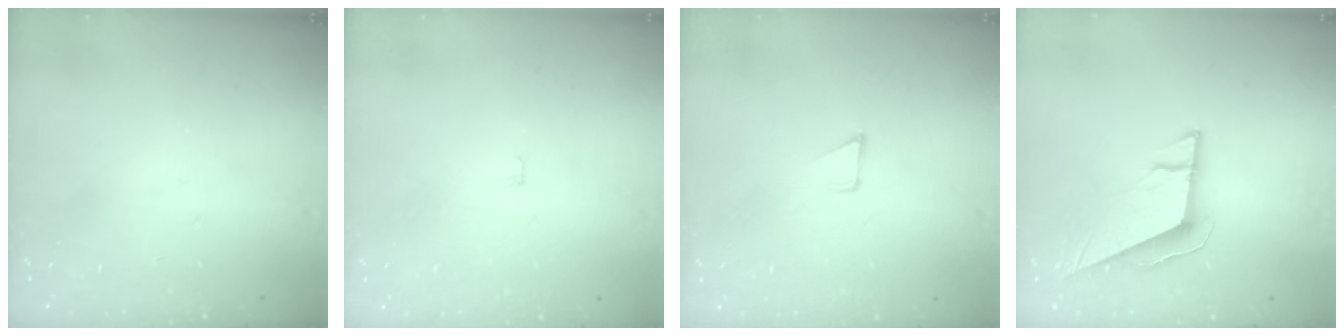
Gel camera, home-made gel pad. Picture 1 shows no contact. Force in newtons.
{"total": 2.4, "press": 2.4, "slide": 0.2}
{"total": 3.1, "press": 3.1, "slide": 0.3}
{"total": 9.2, "press": 9.2, "slide": 0.4}